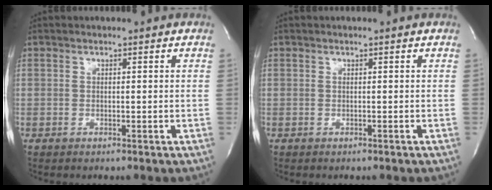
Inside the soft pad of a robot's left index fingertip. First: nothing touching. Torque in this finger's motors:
{"motor_torque": [0.07, 0.01, -0.03, -0.01]}